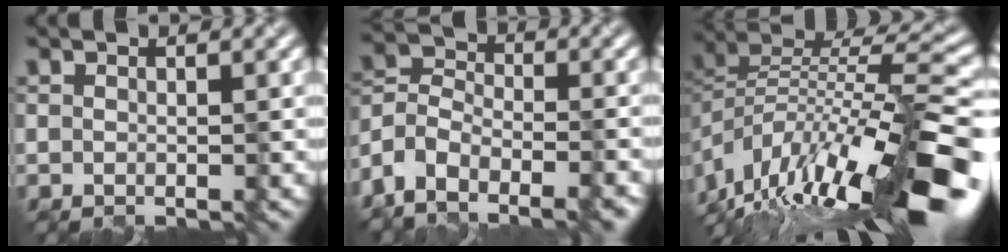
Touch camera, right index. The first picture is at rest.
{"total": 10.9, "force": [-7.9, 5.6, 5.0], "torque": [-0.084, -0.007, -0.119]}
{"total": 15.4, "force": [-8.3, 5.2, 11.9], "torque": [-0.215, 0.019, -0.147]}